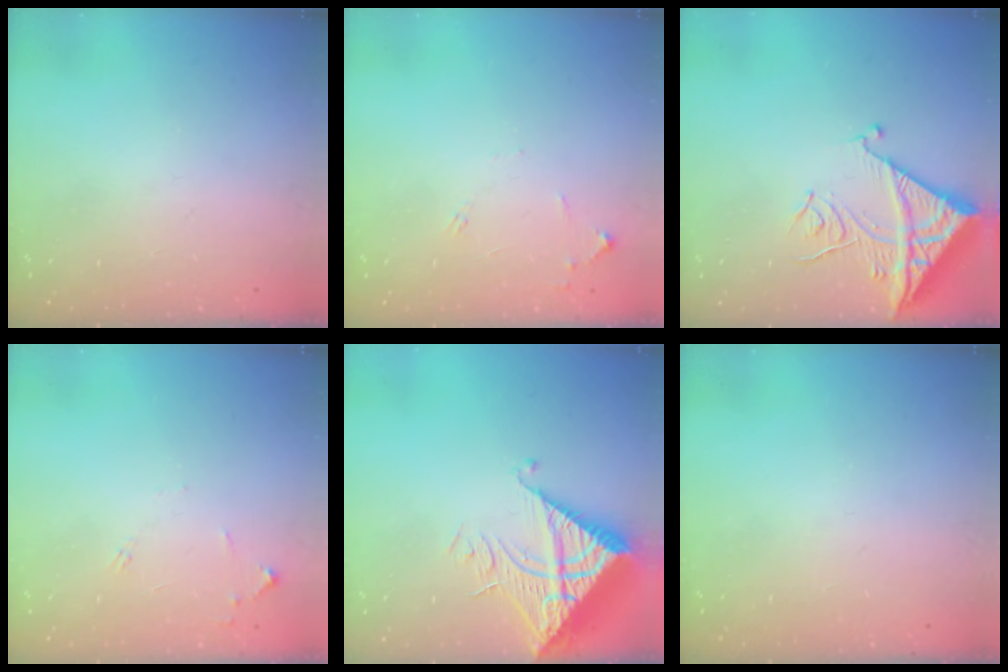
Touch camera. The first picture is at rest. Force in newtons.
{"total": 6.3, "press": 6.3, "slide": 0.8}
{"total": 13.7, "press": 13.6, "slide": 1.1}
{"total": 6.3, "press": 6.3, "slide": 0.8}
{"total": 11.5, "press": 11.5, "slide": 1.2}
{"total": 0.0}